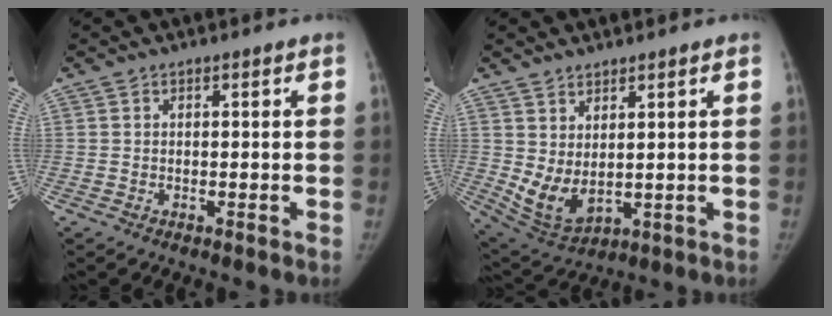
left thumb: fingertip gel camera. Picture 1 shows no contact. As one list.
[{"total": 7.4, "force": [1.7, 3.9, 6.1], "torque": [-0.111, -0.025, 0.055]}]